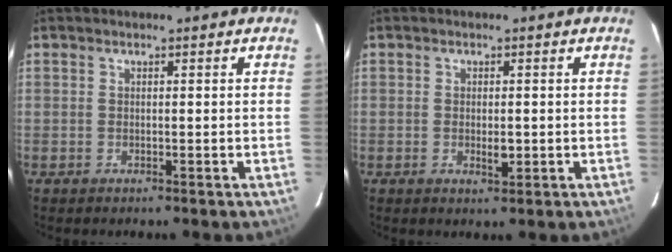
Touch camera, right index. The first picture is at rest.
{"total": 2.2, "force": [-0.4, 1.0, 1.9], "torque": [-0.034, -0.002, -0.001]}